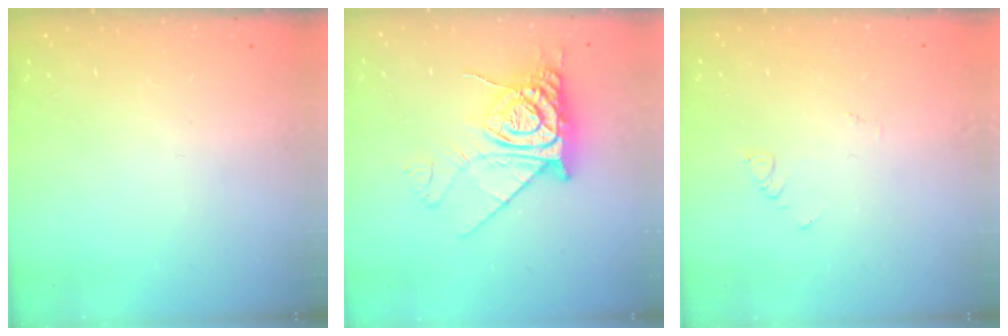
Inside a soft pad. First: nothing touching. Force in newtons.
{"total": 14.4, "press": 14.4, "slide": 1.3}
{"total": 1.9, "press": 1.9, "slide": 0.4}